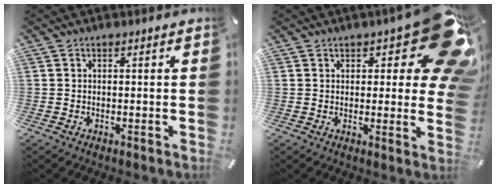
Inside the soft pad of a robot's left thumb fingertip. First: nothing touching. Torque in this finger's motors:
{"motor_torque": [2.07, 2.06, 0.39, -0.17, 0.10]}